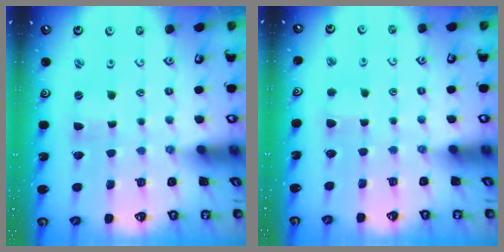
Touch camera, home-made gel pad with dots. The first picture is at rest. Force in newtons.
{"total": 2.6, "press": 2.5, "slide": 0.6}